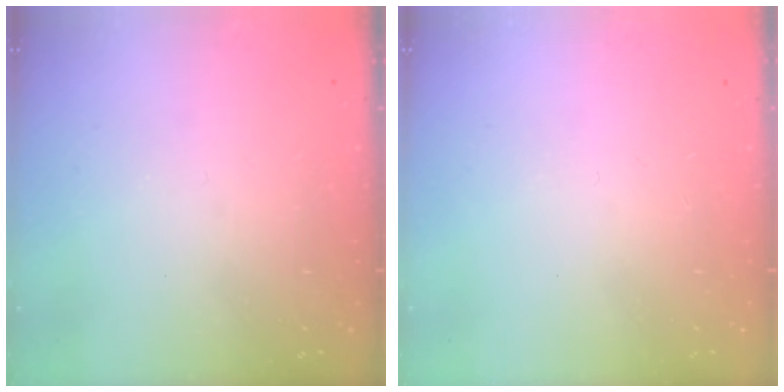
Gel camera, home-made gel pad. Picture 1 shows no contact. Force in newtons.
{"total": 1.6, "press": 1.6, "slide": 0.1}